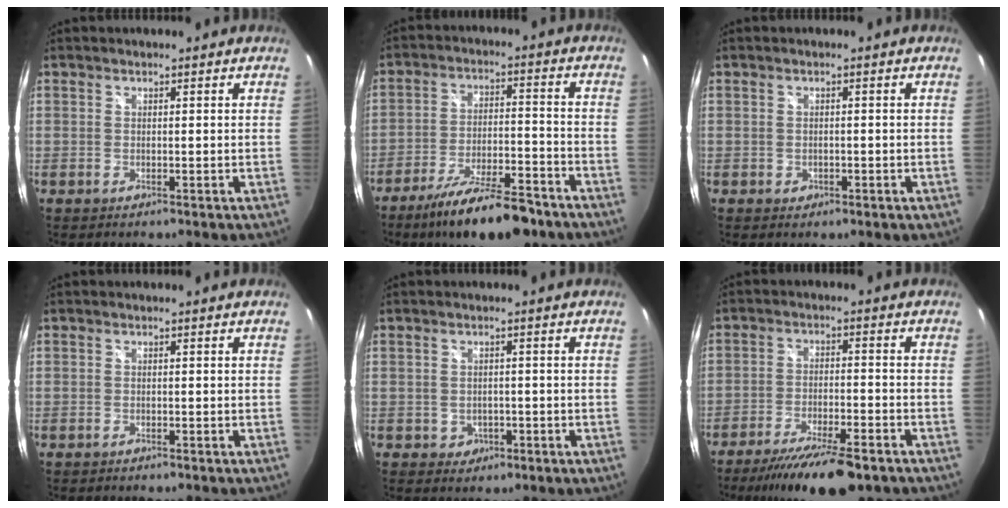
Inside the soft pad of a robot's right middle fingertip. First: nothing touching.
{"total": 16.1, "force": [-12.7, 3.6, 9.2], "torque": [-0.172, -0.023, -0.198]}
{"total": 1.4, "force": [-0.6, 1.2, 0.6], "torque": [-0.008, -0.005, -0.009]}
{"total": 0.6, "force": [-0.5, 0.2, 0.1], "torque": [-0.003, -0.003, -0.010]}
{"total": 3.0, "force": [-0.8, 2.7, 0.9], "torque": [-0.022, 0.001, -0.001]}
{"total": 14.1, "force": [-10.9, 3.1, 8.4], "torque": [-0.166, -0.033, -0.174]}